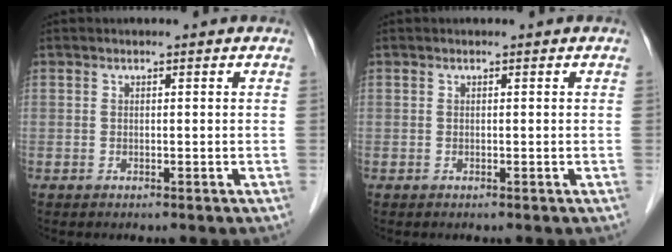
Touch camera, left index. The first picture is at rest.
{"total": 0.0}